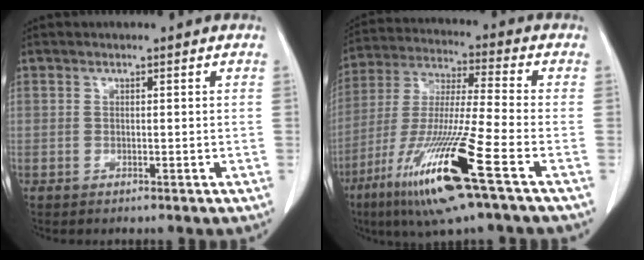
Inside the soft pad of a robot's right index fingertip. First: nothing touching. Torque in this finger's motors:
{"motor_torque": [1.90, -0.24, 1.01, 0.21]}